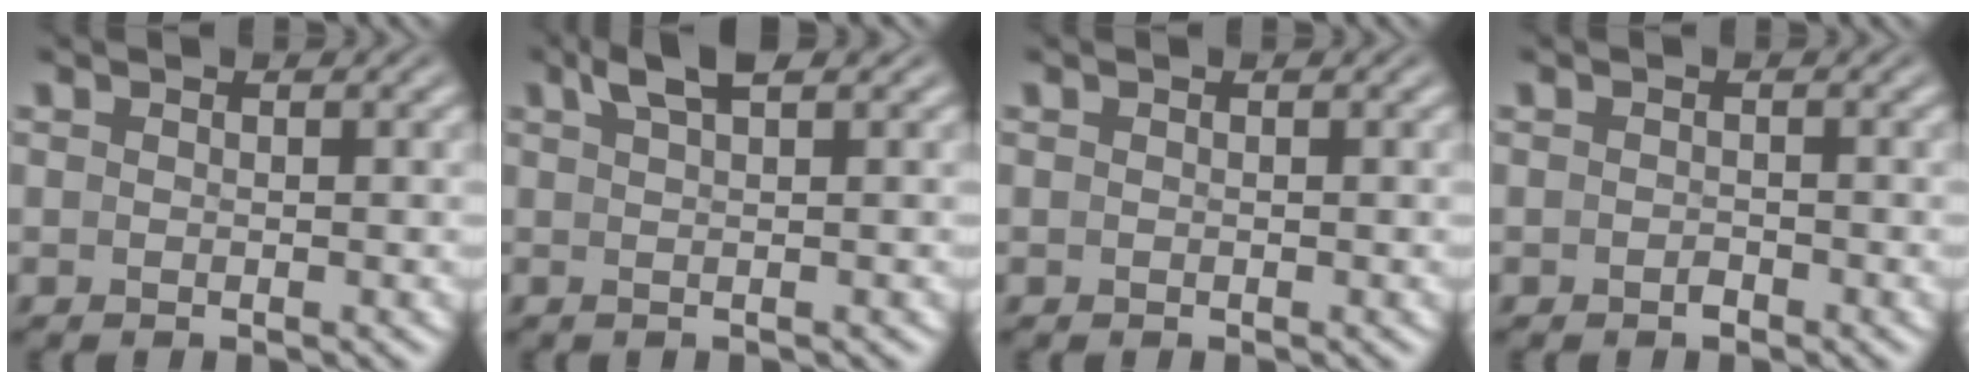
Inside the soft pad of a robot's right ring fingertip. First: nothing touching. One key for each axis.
{"total": 2.8, "fx": 1.7, "fy": -0.5, "fz": 2.1, "tx": -0.037, "ty": 0.004, "tz": 0.031}
{"total": 1.1, "fx": -0.3, "fy": -1.0, "fz": -0.4, "tx": 0.014, "ty": -0.011, "tz": 0.005}
{"total": 0.6, "fx": -0.6, "fy": 0.0, "fz": 0.1, "tx": -0.002, "ty": -0.003, "tz": -0.008}